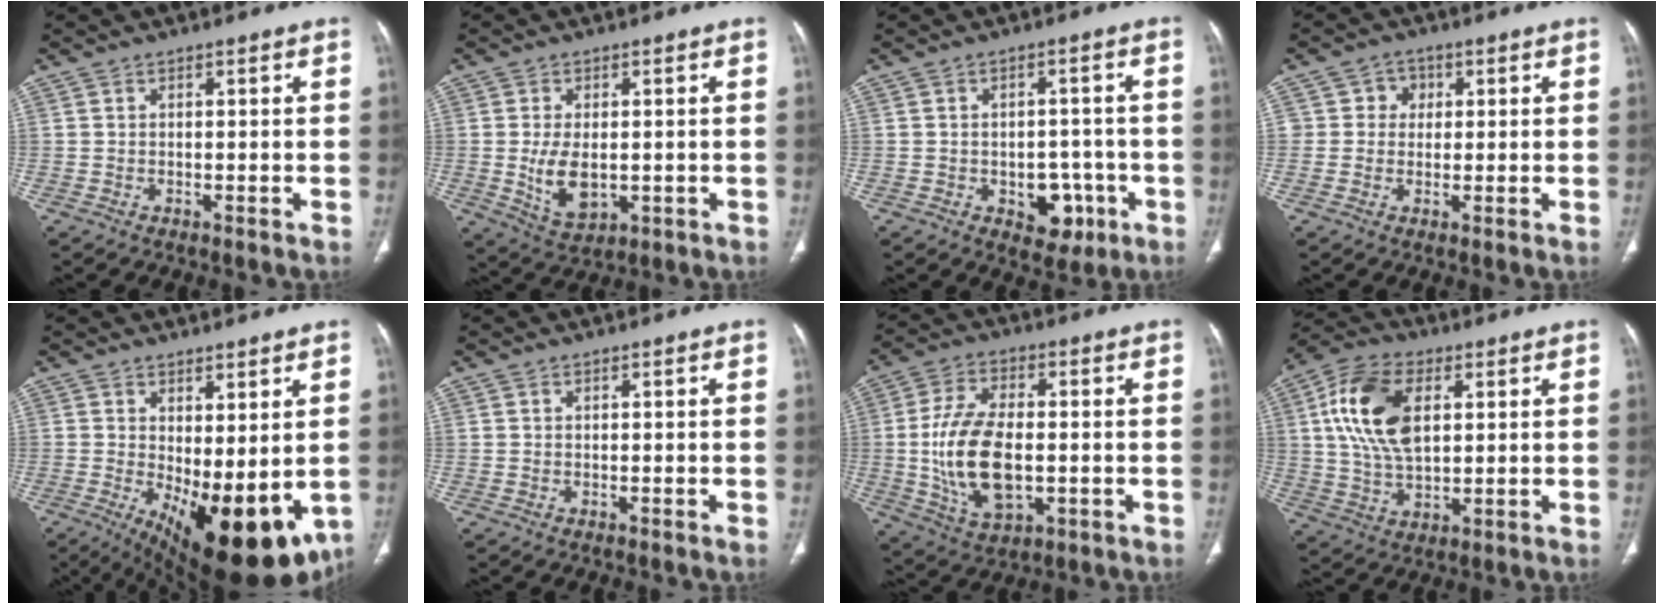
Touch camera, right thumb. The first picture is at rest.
{"total": 7.7, "force": [-0.6, 4.5, 6.2], "torque": [-0.106, -0.012, 0.004]}
{"total": 7.5, "force": [-2.7, 5.2, 4.8], "torque": [-0.026, 0.017, -0.025]}
{"total": 3.8, "force": [0.8, 3.7, 0.8], "torque": [0.019, 0.006, 0.005]}
{"total": 17.6, "force": [-2.8, 7.4, 15.7], "torque": [-0.213, -0.027, -0.012]}
{"total": 0.0}
{"total": 14.4, "force": [-1.1, 7.8, 12.0], "torque": [-0.227, -0.004, -0.009]}
{"total": 15.0, "force": [3.7, 8.8, 11.6], "torque": [-0.219, 0.004, 0.067]}